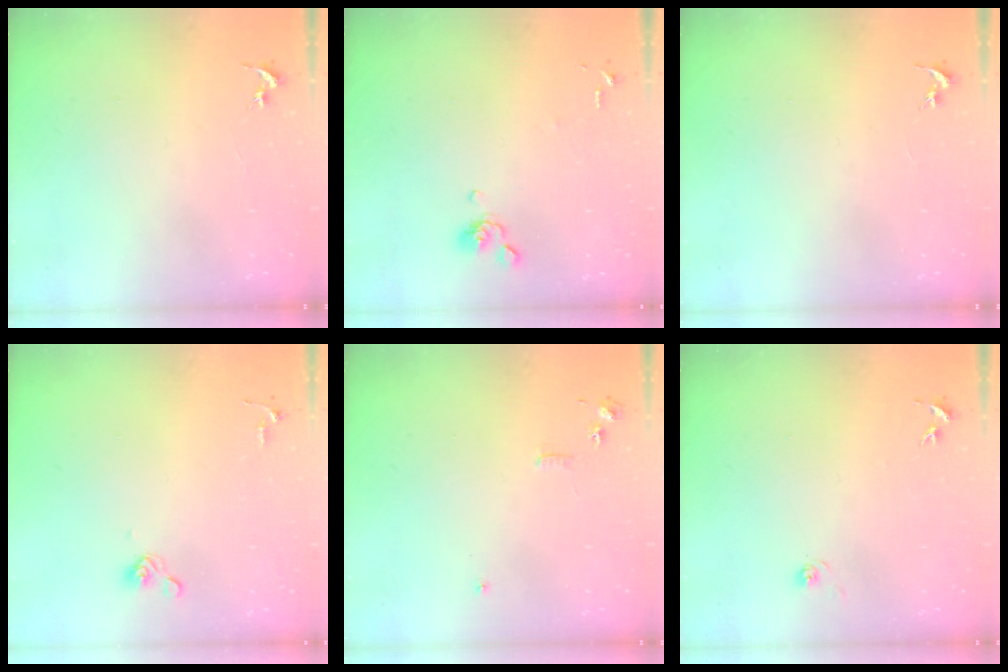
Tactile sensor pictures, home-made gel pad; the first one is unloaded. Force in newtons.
{"total": 6.4, "press": 6.2, "slide": 1.5}
{"total": 0.0}
{"total": 5.7, "press": 5.3, "slide": 2.1}
{"total": 5.9, "press": 5.9, "slide": 0.7}
{"total": 5.8, "press": 5.8, "slide": 0.5}